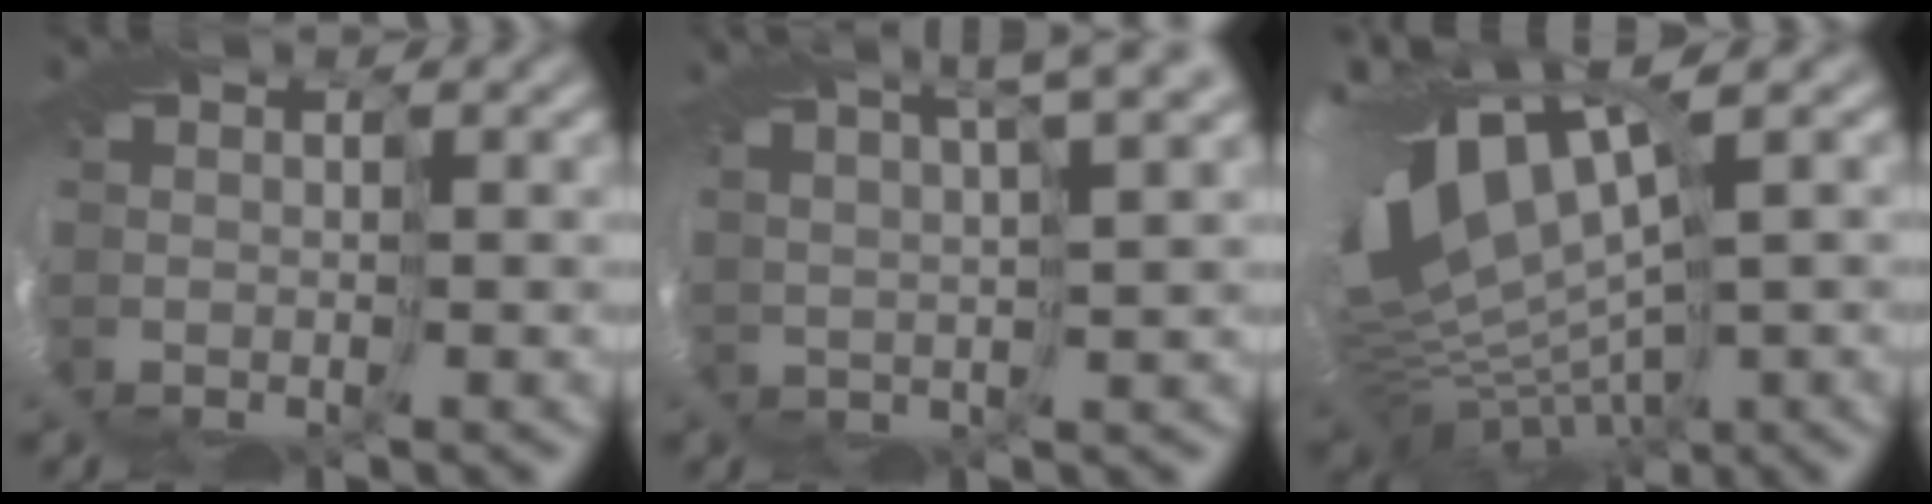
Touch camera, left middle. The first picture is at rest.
{"total": 5.1, "force": [4.2, -0.9, 2.6], "torque": [-0.011, 0.039, 0.037]}
{"total": 12.0, "force": [1.0, 4.7, 10.9], "torque": [-0.216, -0.033, 0.060]}